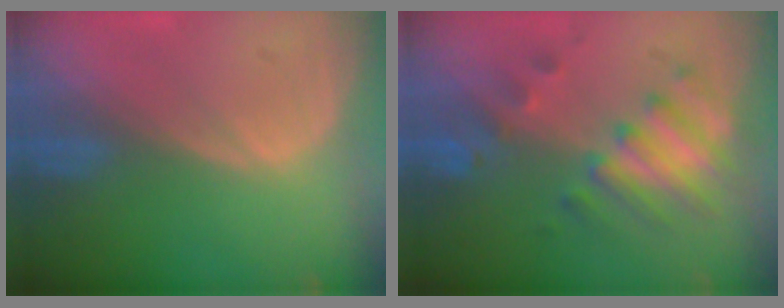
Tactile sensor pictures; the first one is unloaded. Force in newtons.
{"total": 7.6, "press": 7.0, "slide": 3.0}